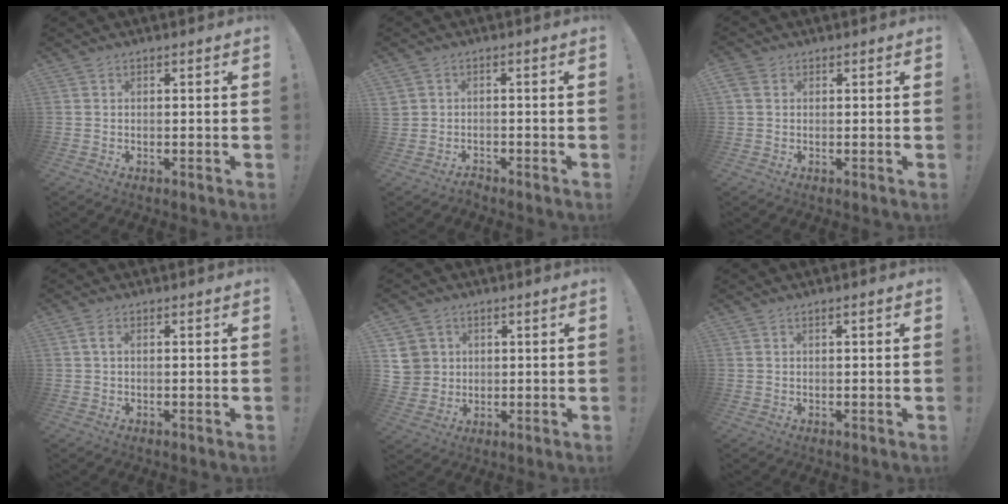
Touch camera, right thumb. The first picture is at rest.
{"total": 2.3, "force": [-2.0, 1.0, 0.4], "torque": [-0.021, 0.006, -0.038]}
{"total": 2.8, "force": [1.2, 2.0, 1.5], "torque": [-0.030, 0.004, 0.025]}
{"total": 2.0, "force": [0.5, 0.7, 1.8], "torque": [-0.030, 0.001, 0.009]}
{"total": 7.3, "force": [2.4, 6.8, 1.5], "torque": [-0.027, -0.013, 0.052]}
{"total": 1.1, "force": [0.4, 0.1, 1.0], "torque": [-0.014, -0.002, 0.004]}